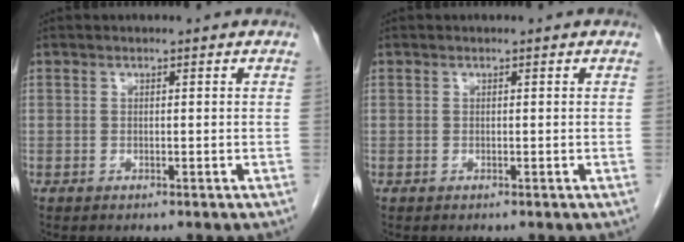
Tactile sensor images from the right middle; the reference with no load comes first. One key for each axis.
{"total": 0.0}